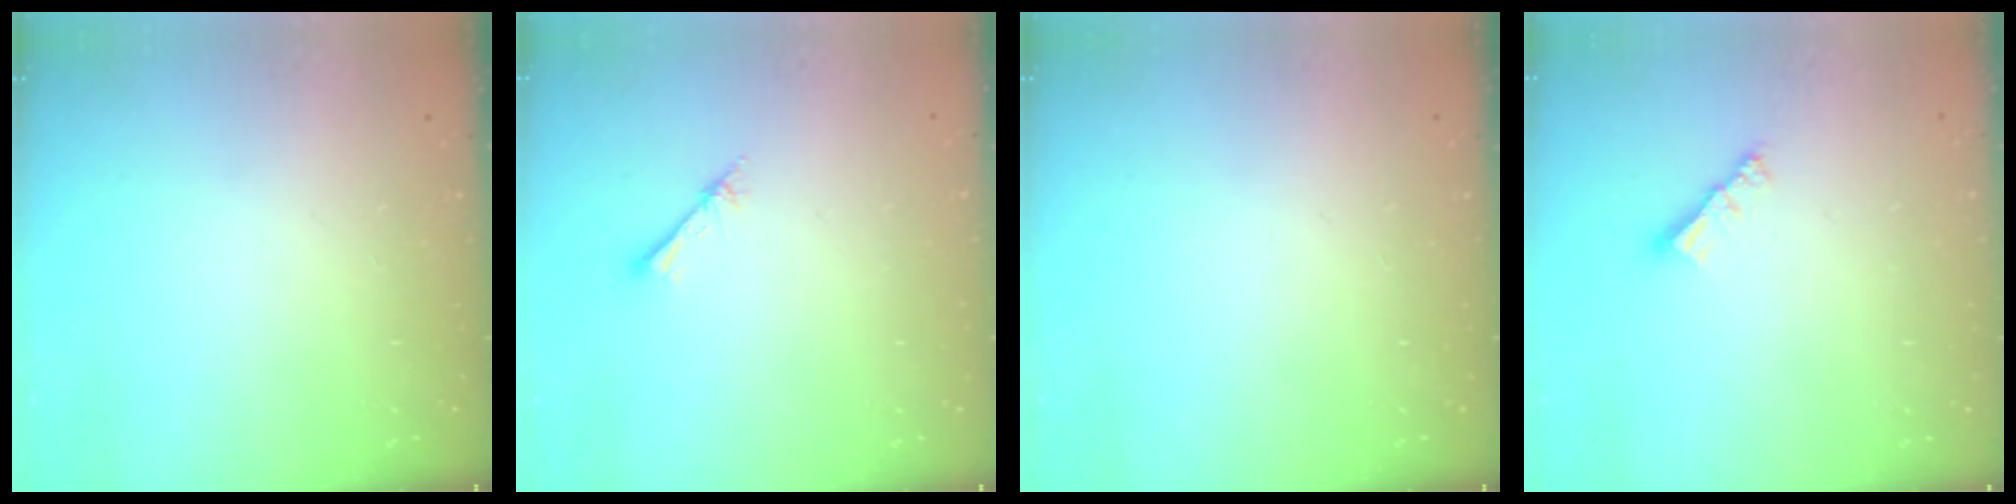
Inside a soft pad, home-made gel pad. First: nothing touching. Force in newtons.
{"total": 2.4, "press": 2.4, "slide": 0.3}
{"total": 0.0}
{"total": 3.5, "press": 3.5, "slide": 0.2}